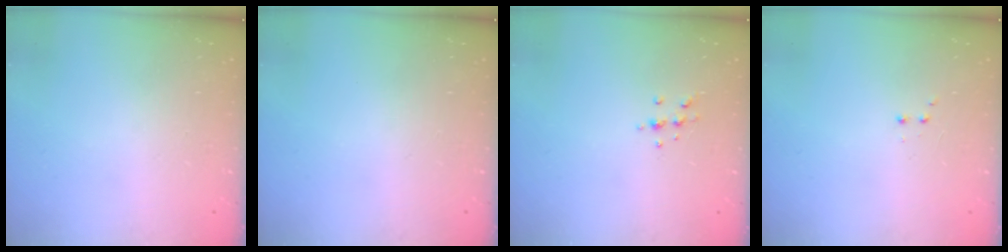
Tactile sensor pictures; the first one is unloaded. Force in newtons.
{"total": 0.0}
{"total": 6.2, "press": 6.1, "slide": 0.8}
{"total": 2.0, "press": 1.8, "slide": 0.9}